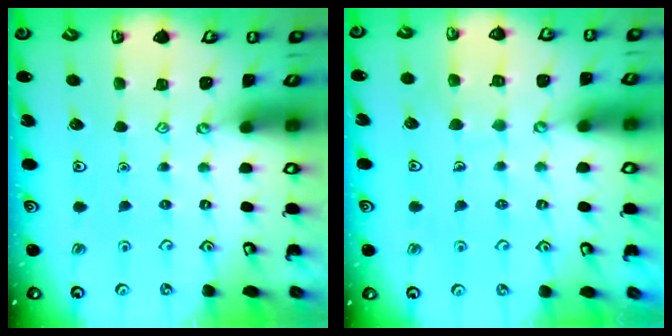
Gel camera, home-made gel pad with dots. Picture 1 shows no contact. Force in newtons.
{"total": 4.9, "press": 4.9, "slide": 0.4}